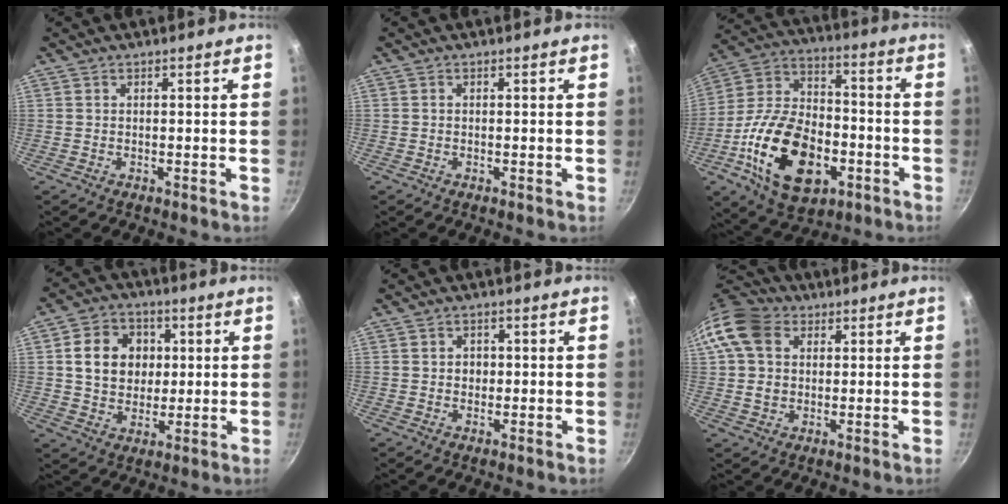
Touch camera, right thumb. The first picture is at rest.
{"total": 0.0}
{"total": 24.0, "force": [-7.8, 14.4, 17.5], "torque": [-0.297, 0.038, -0.134]}
{"total": 11.7, "force": [2.2, 9.7, 6.1], "torque": [-0.074, 0.007, 0.035]}
{"total": 2.1, "force": [0.1, 1.9, 1.0], "torque": [-0.004, 0.001, 0.000]}
{"total": 11.6, "force": [3.3, 9.1, 6.4], "torque": [-0.106, 0.009, 0.047]}